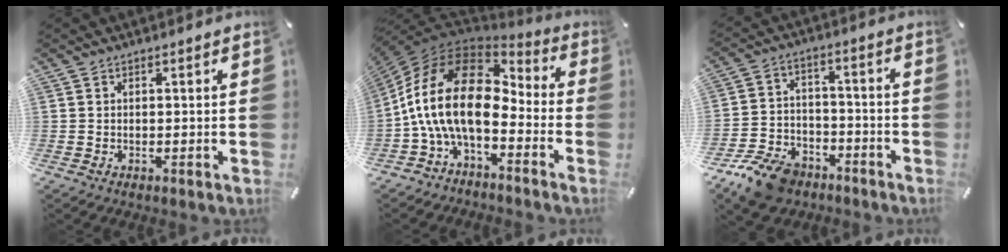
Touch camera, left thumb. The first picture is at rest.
{"total": 19.7, "force": [-1.7, 11.0, 16.2], "torque": [-0.347, 0.012, -0.030]}
{"total": 11.6, "force": [-8.2, 6.7, 4.8], "torque": [-0.089, 0.058, -0.149]}